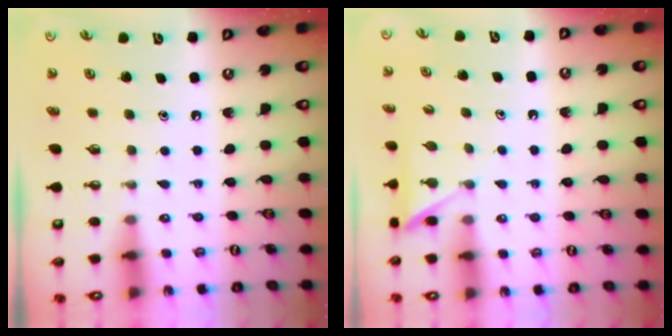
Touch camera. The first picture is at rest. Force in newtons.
{"total": 5.7, "press": 5.7, "slide": 0.5}